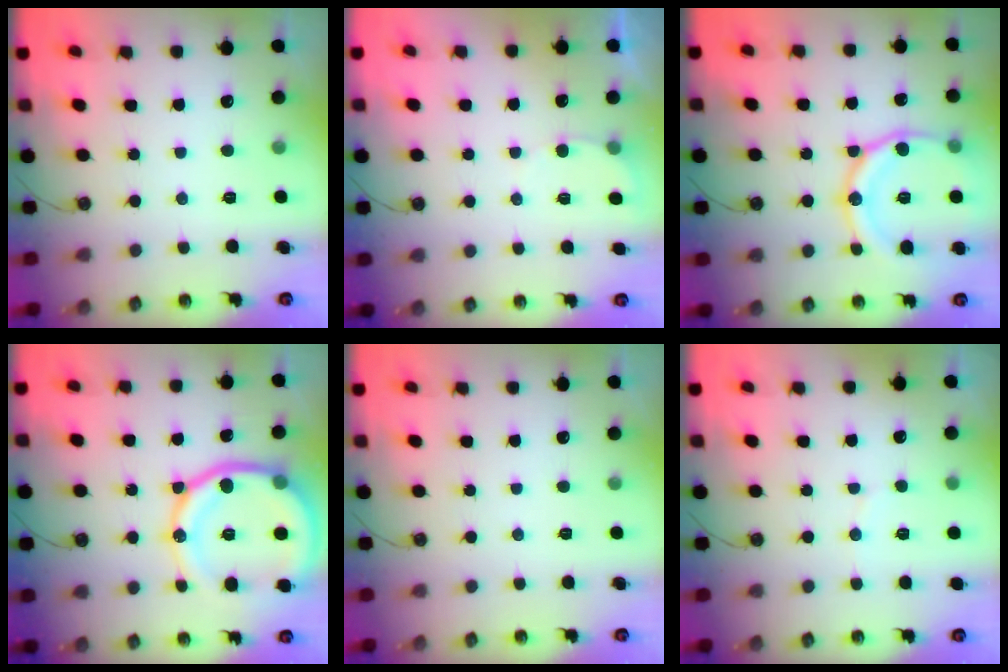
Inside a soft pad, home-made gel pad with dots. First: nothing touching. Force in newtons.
{"total": 3.9, "press": 3.9, "slide": 0.4}
{"total": 17.2, "press": 17.1, "slide": 1.9}
{"total": 19.3, "press": 19.2, "slide": 2.5}
{"total": 0.0}
{"total": 3.1, "press": 2.7, "slide": 1.5}